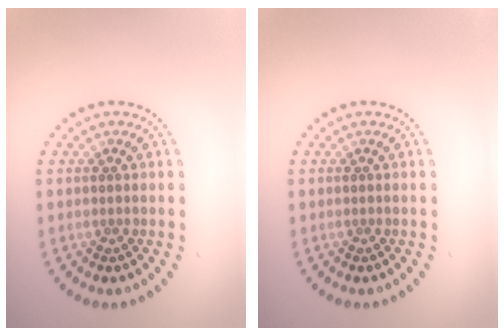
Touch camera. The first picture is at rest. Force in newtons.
{"total": 0.0}